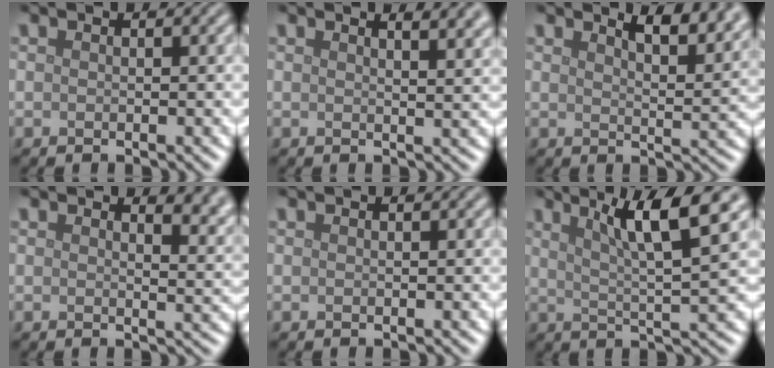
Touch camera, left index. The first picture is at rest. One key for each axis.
{"total": 5.5, "fx": 3.5, "fy": 2.2, "fz": 3.6, "tx": -0.015, "ty": 0.033, "tz": 0.021}
{"total": 5.4, "fx": 4.0, "fy": 1.7, "fz": 3.3, "tx": -0.035, "ty": 0.014, "tz": 0.040}
{"total": 3.9, "fx": 2.7, "fy": 1.7, "fz": 2.3, "tx": -0.018, "ty": 0.000, "tz": 0.030}
{"total": 0.0}
{"total": 7.3, "fx": 3.6, "fy": 1.0, "fz": 6.3, "tx": -0.091, "ty": 0.008, "tz": 0.060}